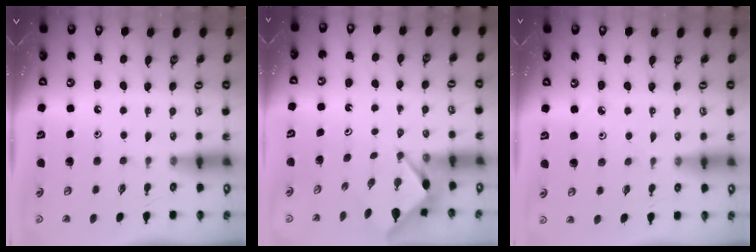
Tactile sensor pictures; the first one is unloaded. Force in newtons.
{"total": 2.9, "press": 2.9, "slide": 0.3}
{"total": 2.9, "press": 2.9, "slide": 0.3}